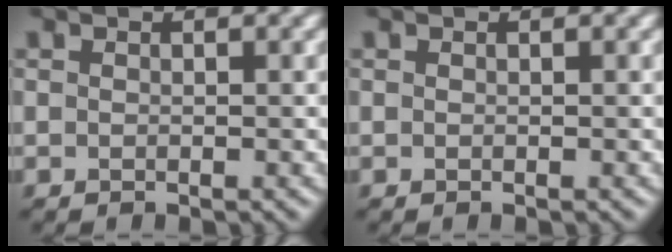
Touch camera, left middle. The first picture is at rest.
{"total": 0.0}